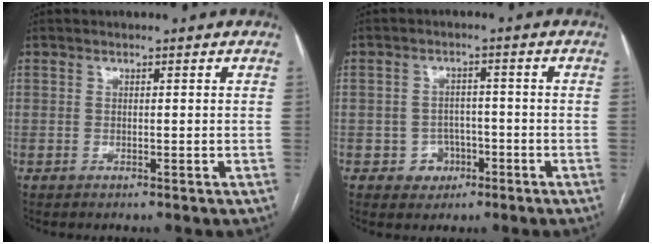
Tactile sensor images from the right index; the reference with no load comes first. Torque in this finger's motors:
{"motor_torque": [-0.13, -0.02, -0.29, -0.10]}